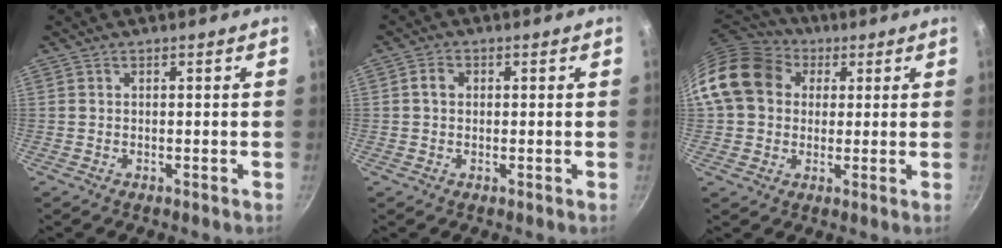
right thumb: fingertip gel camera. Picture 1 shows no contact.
{"total": 2.3, "force": [0.3, 1.9, 1.3], "torque": [-0.016, 0.006, 0.003]}
{"total": 15.7, "force": [3.7, 12.8, 8.3], "torque": [-0.137, 0.028, 0.053]}